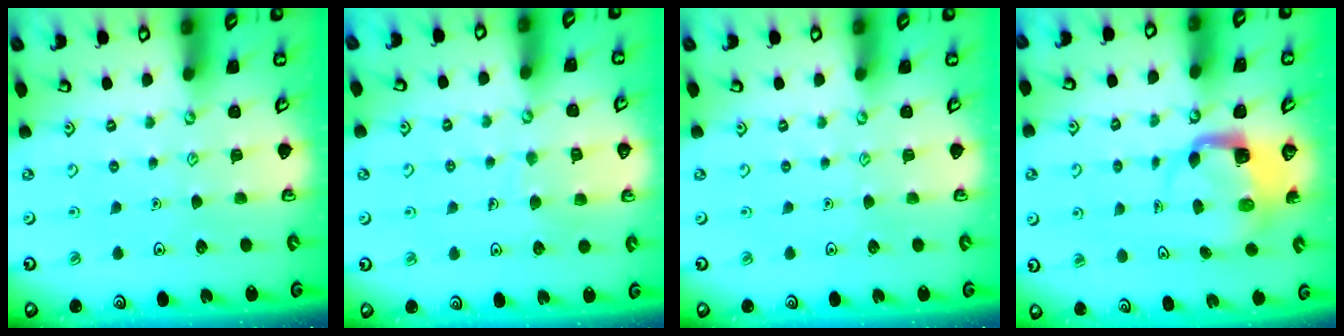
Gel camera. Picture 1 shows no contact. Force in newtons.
{"total": 7.0, "press": 6.9, "slide": 0.6}
{"total": 0.0}
{"total": 4.0, "press": 4.0, "slide": 0.4}